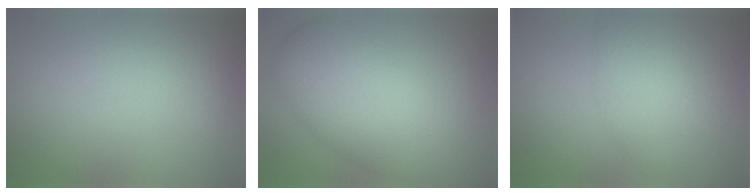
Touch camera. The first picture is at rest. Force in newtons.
{"total": 7.2, "press": 7.2, "slide": 0.1}
{"total": 3.5, "press": 3.5, "slide": 0.1}